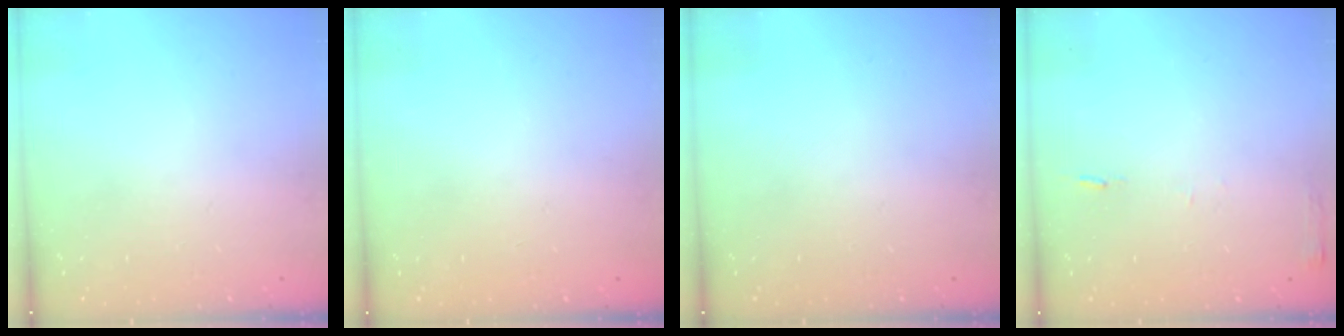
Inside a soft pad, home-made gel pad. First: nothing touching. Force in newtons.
{"total": 0.0}
{"total": 0.0}
{"total": 5.3, "press": 5.3, "slide": 0.6}